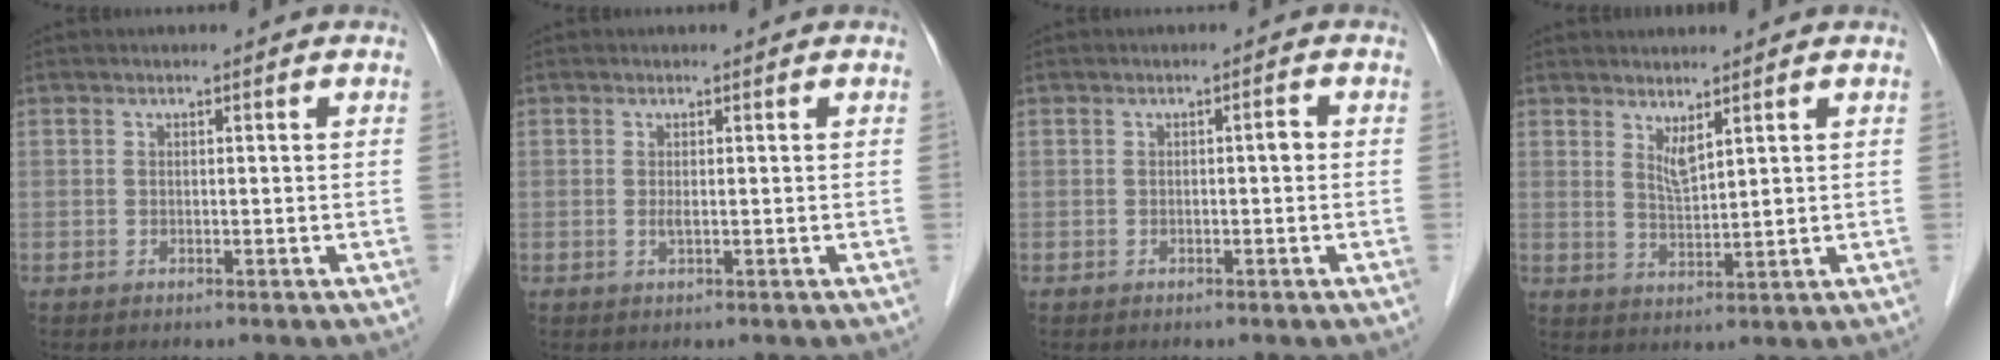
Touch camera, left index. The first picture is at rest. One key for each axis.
{"total": 0.7, "fx": 0.0, "fy": 0.0, "fz": 0.7, "tx": -0.022, "ty": -0.003, "tz": 0.000}
{"total": 1.0, "fx": -0.2, "fy": 0.2, "fz": 0.9, "tx": -0.011, "ty": 0.002, "tz": -0.004}
{"total": 2.8, "fx": 1.8, "fy": 0.2, "fz": 2.1, "tx": -0.045, "ty": -0.014, "tz": 0.041}